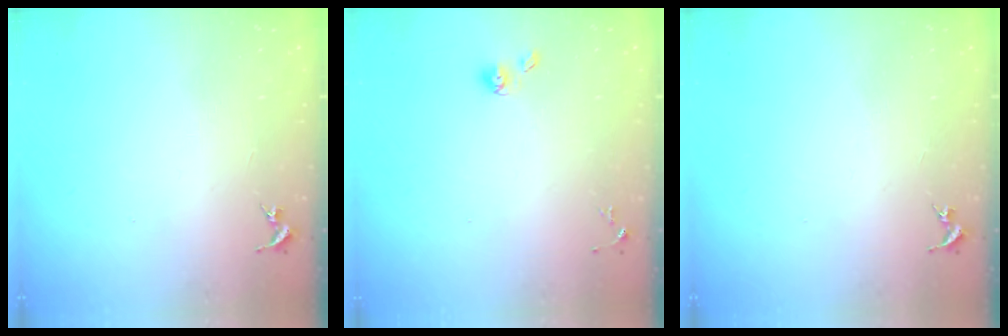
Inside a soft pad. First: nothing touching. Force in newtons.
{"total": 5.2, "press": 4.6, "slide": 2.4}
{"total": 0.0}